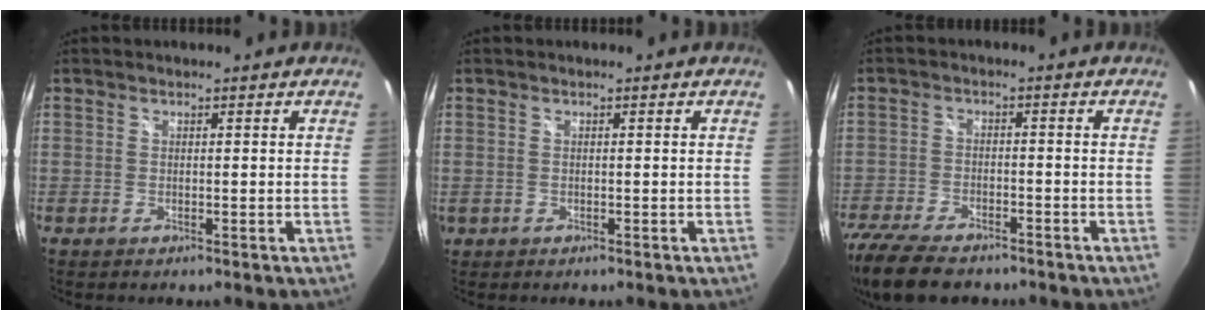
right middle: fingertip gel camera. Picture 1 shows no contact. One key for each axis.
{"total": 1.1, "fx": -0.2, "fy": 1.0, "fz": 0.4, "tx": -0.007, "ty": -0.001, "tz": -0.003}
{"total": 14.9, "fx": -11.6, "fy": 5.8, "fz": 7.3, "tx": -0.187, "ty": -0.037, "tz": -0.200}